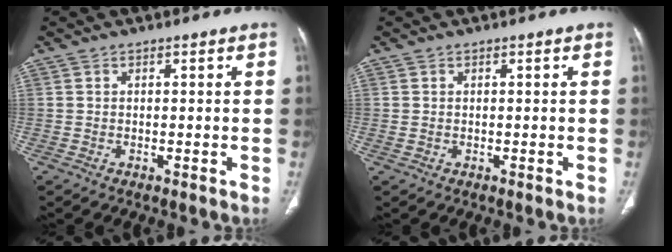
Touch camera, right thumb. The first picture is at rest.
{"total": 0.7, "force": [0.0, 0.7, 0.3], "torque": [-0.010, 0.003, 0.003]}